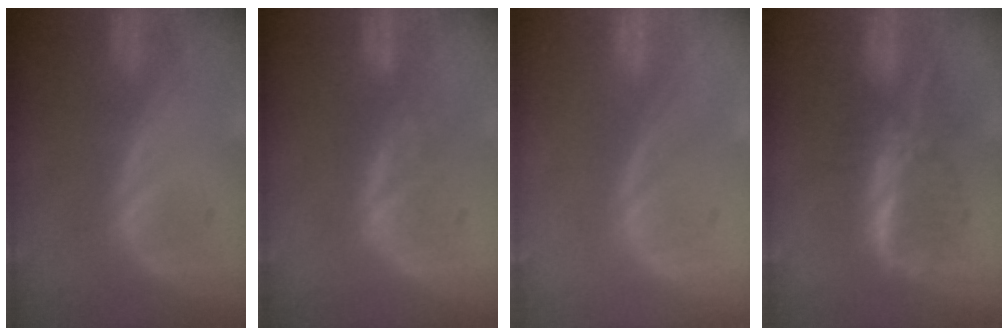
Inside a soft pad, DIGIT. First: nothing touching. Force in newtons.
{"total": 2.3, "press": 2.3, "slide": 0.5}
{"total": 0.0}
{"total": 6.2, "press": 6.1, "slide": 0.6}